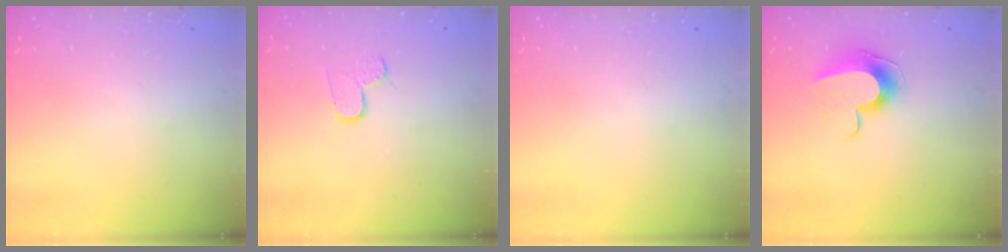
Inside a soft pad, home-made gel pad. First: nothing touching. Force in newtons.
{"total": 3.3, "press": 3.3, "slide": 0.3}
{"total": 0.0}
{"total": 11.8, "press": 11.8, "slide": 0.6}